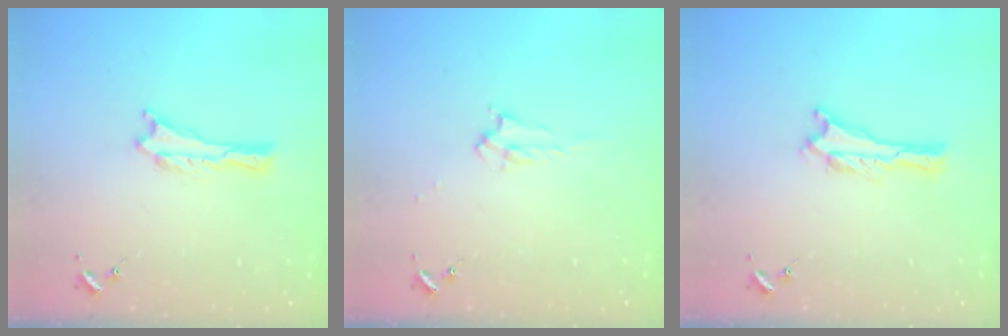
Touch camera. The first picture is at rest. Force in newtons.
{"total": 1.7, "press": 1.6, "slide": 0.2}
{"total": 0.0}